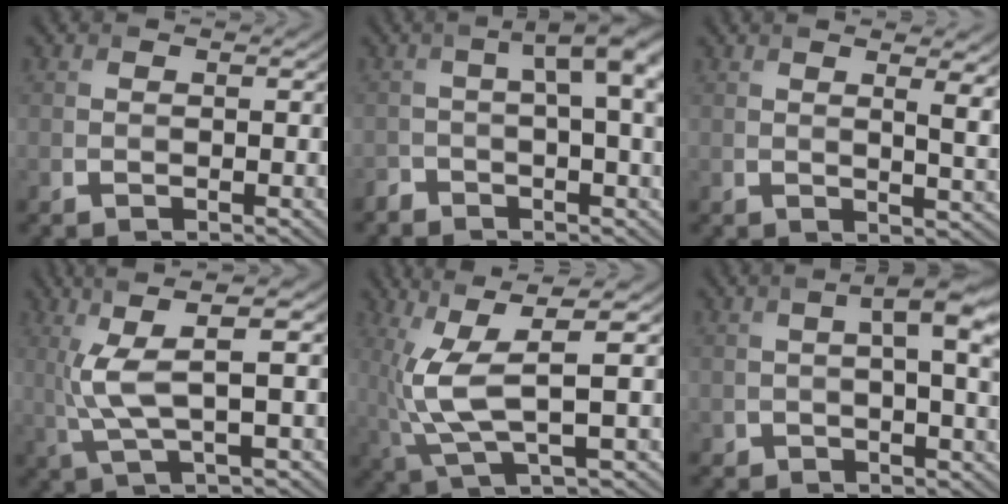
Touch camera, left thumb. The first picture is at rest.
{"total": 7.0, "force": [-0.5, 1.8, 6.7], "torque": [-0.092, 0.003, -0.016]}
{"total": 6.1, "force": [2.3, 2.0, 5.3], "torque": [-0.057, 0.010, 0.034]}
{"total": 7.3, "force": [1.9, 1.2, 6.9], "torque": [-0.150, 0.017, 0.041]}
{"total": 8.5, "force": [0.9, 1.9, 8.3], "torque": [-0.181, 0.015, 0.020]}
{"total": 6.0, "force": [1.4, 2.0, 5.5], "torque": [-0.076, 0.001, 0.024]}